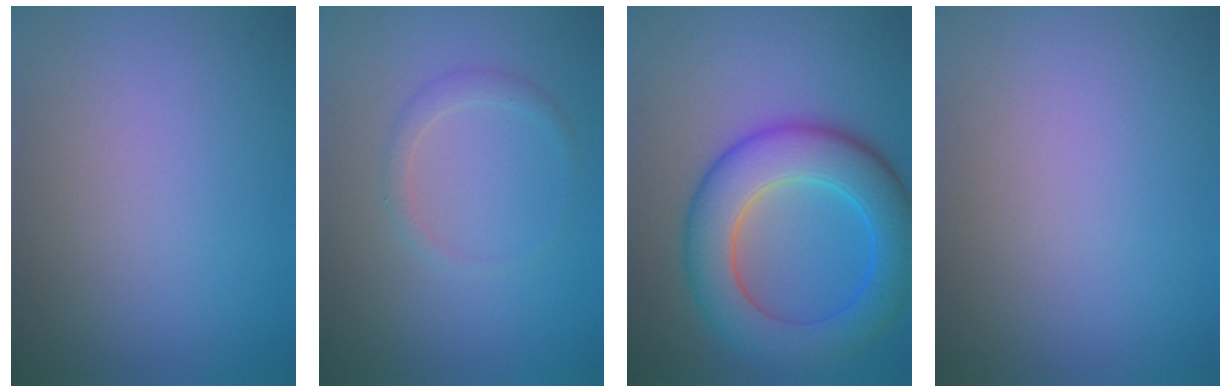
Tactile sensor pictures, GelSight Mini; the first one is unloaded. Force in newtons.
{"total": 1.3, "press": 1.3, "slide": 0.1}
{"total": 8.5, "press": 8.5, "slide": 0.1}
{"total": 0.0}